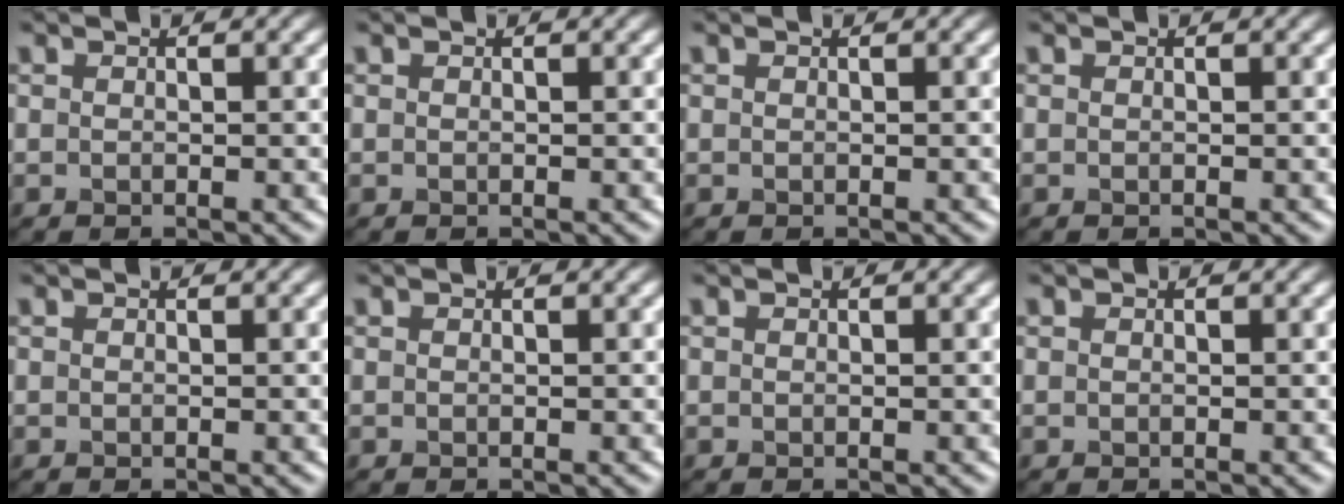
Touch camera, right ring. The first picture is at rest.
{"total": 0.0}
{"total": 0.0}
{"total": 0.0}
{"total": 0.0}
{"total": 0.0}
{"total": 0.0}
{"total": 0.0}